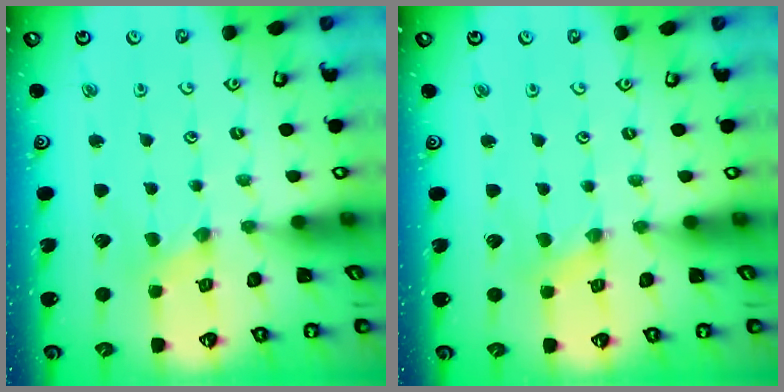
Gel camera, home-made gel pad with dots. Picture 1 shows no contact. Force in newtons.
{"total": 0.5, "press": 0.5, "slide": 0.2}